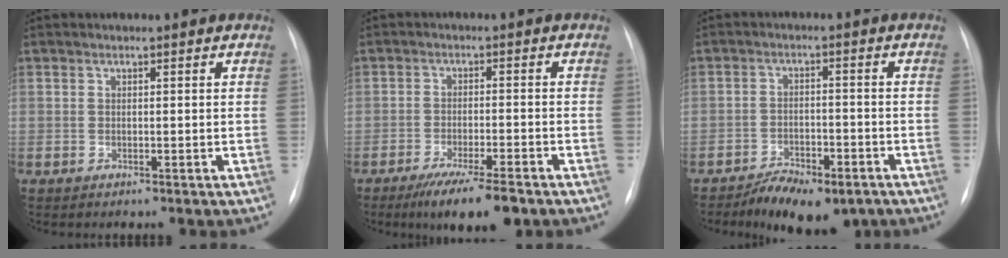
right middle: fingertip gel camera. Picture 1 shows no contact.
{"total": 9.1, "force": [-6.5, 1.0, 6.3], "torque": [-0.097, -0.019, -0.101]}
{"total": 9.5, "force": [-7.0, 3.8, 5.1], "torque": [-0.072, 0.003, -0.107]}